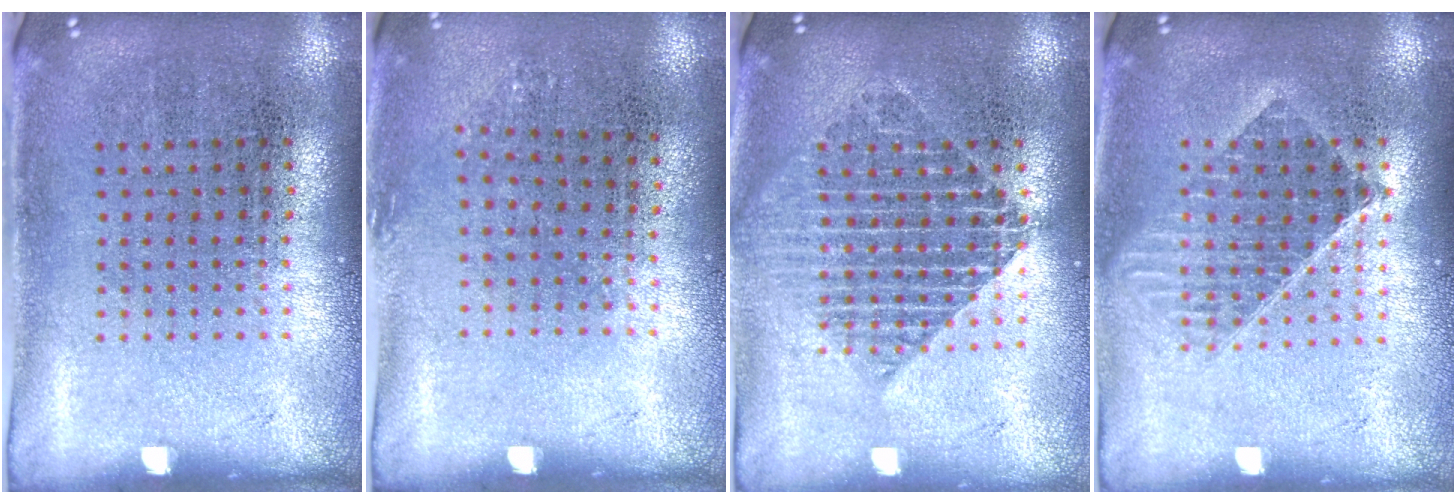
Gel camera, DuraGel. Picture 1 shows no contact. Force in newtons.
{"total": 0.8, "press": 0.7, "slide": 0.4}
{"total": 1.8, "press": 1.6, "slide": 1.0}
{"total": 1.4, "press": 1.2, "slide": 0.7}